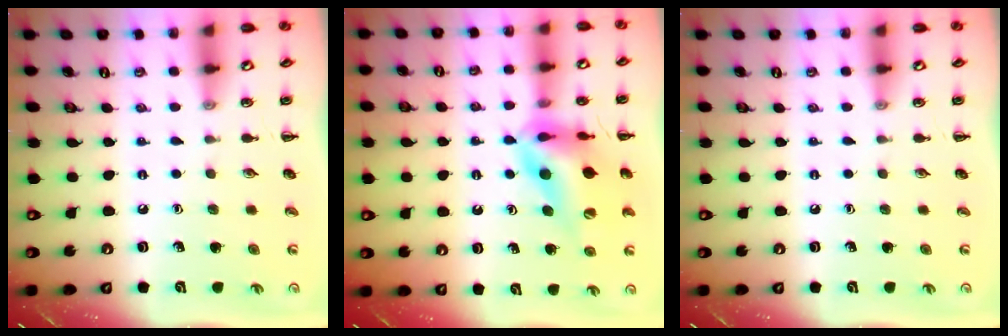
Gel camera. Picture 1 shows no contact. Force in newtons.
{"total": 14.5, "press": 13.9, "slide": 4.1}
{"total": 0.0}